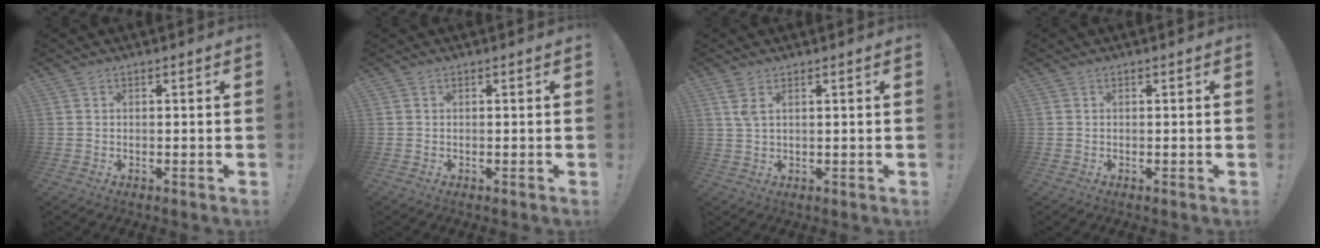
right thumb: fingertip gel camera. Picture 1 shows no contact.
{"total": 0.0}
{"total": 3.4, "force": [1.7, 1.2, 2.7], "torque": [-0.059, 0.001, 0.031]}
{"total": 0.0}